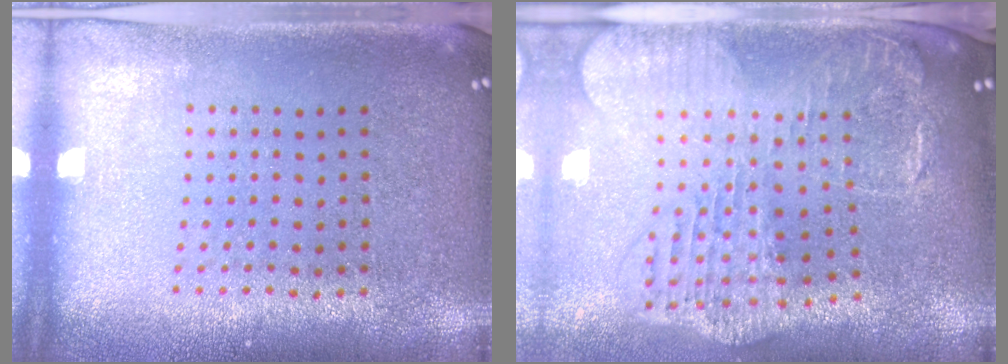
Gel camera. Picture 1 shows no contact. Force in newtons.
{"total": 2.6, "press": 2.3, "slide": 1.4}